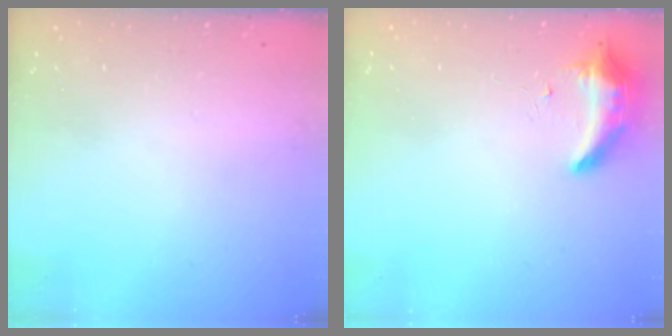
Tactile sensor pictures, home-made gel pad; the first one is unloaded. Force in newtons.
{"total": 8.3, "press": 8.3, "slide": 0.1}